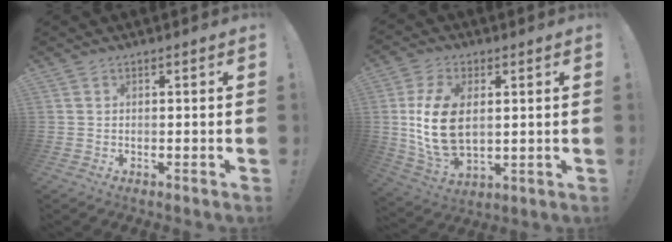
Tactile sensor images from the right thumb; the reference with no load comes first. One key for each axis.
{"total": 15.4, "fx": 1.6, "fy": 9.4, "fz": 12.1, "tx": -0.238, "ty": -0.002, "tz": 0.034}